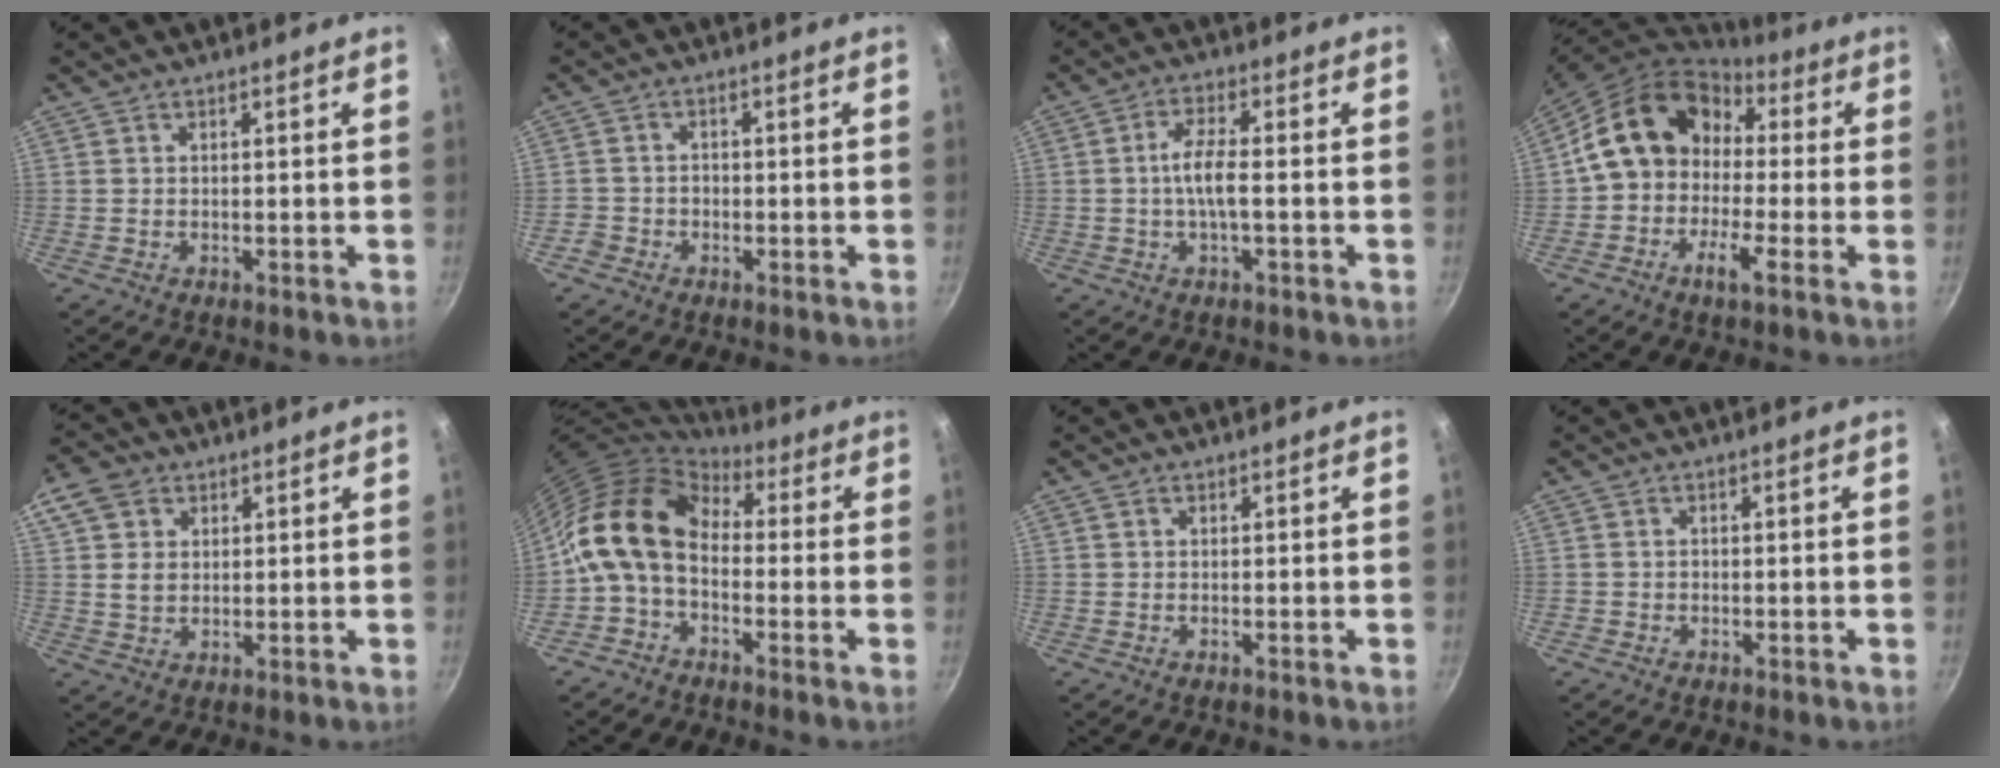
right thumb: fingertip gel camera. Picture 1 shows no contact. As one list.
[{"total": 2.5, "force": [-1.4, 2.0, 0.5], "torque": [0.001, 0.020, -0.025]}, {"total": 5.6, "force": [-0.8, 1.7, 5.3], "torque": [-0.109, 0.017, -0.022]}, {"total": 14.3, "force": [-0.2, 9.9, 10.3], "torque": [-0.165, 0.050, -0.022]}, {"total": 8.2, "force": [2.3, 6.6, 4.2], "torque": [-0.063, 0.002, 0.033]}, {"total": 12.7, "force": [-0.4, 8.9, 9.1], "torque": [-0.150, 0.035, -0.030]}, {"total": 0.0}, {"total": 0.7, "force": [-0.4, 0.6, 0.1], "torque": [-0.001, 0.003, -0.007]}]